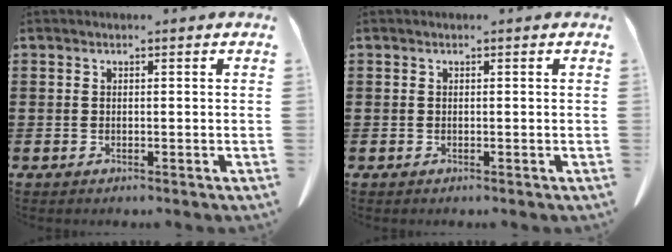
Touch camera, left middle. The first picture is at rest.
{"total": 0.0}